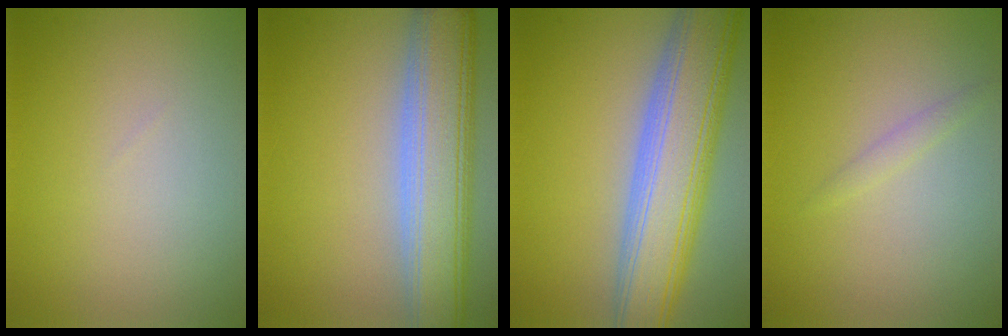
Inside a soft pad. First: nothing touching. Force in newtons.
{"total": 8.6, "press": 8.6, "slide": 0.6}
{"total": 9.9, "press": 9.9, "slide": 0.5}
{"total": 0.9, "press": 0.8, "slide": 0.0}